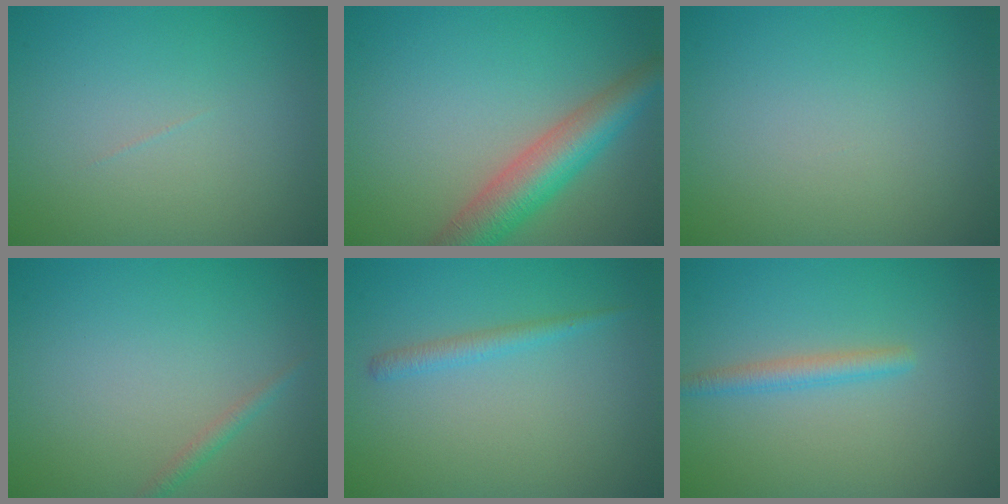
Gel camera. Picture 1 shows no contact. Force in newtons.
{"total": 5.9, "press": 5.9, "slide": 0.2}
{"total": 0.0}
{"total": 1.0, "press": 1.0, "slide": 0.0}
{"total": 1.5, "press": 1.5, "slide": 0.0}
{"total": 1.9, "press": 1.9, "slide": 0.0}